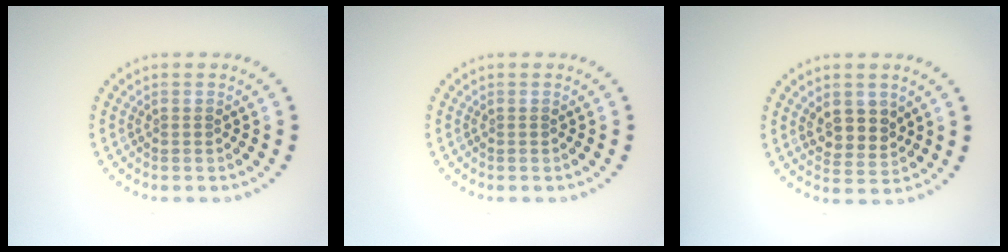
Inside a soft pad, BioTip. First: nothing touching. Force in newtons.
{"total": 0.0}
{"total": 3.0, "press": 2.8, "slide": 1.1}